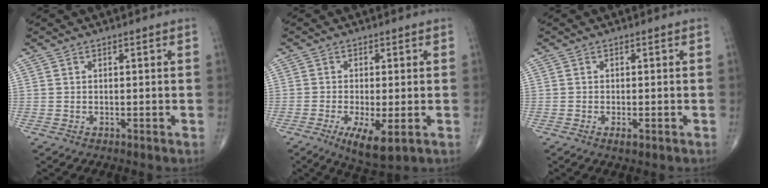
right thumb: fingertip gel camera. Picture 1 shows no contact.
{"total": 7.3, "force": [-2.7, 2.0, 6.5], "torque": [-0.115, -0.019, -0.041]}
{"total": 1.5, "force": [-0.8, 0.4, 1.2], "torque": [-0.021, -0.003, -0.012]}